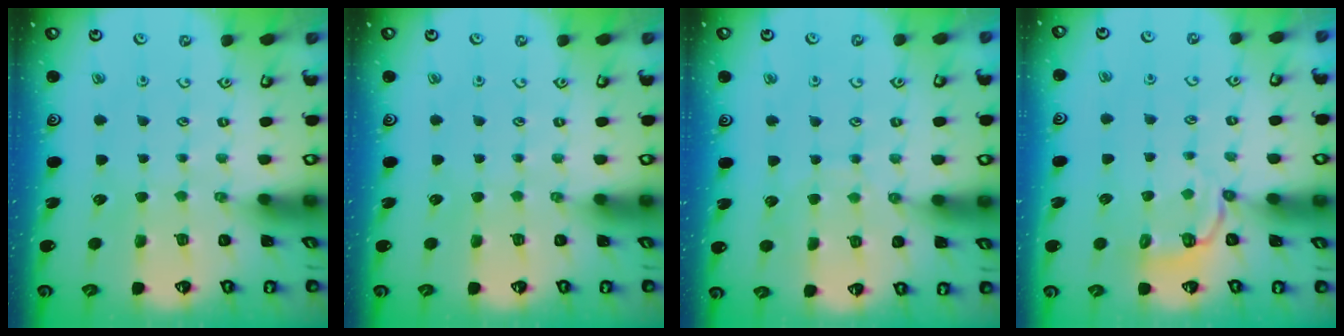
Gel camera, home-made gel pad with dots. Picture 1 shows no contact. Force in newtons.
{"total": 0.0}
{"total": 6.3, "press": 6.2, "slide": 0.6}
{"total": 4.9, "press": 4.4, "slide": 2.1}